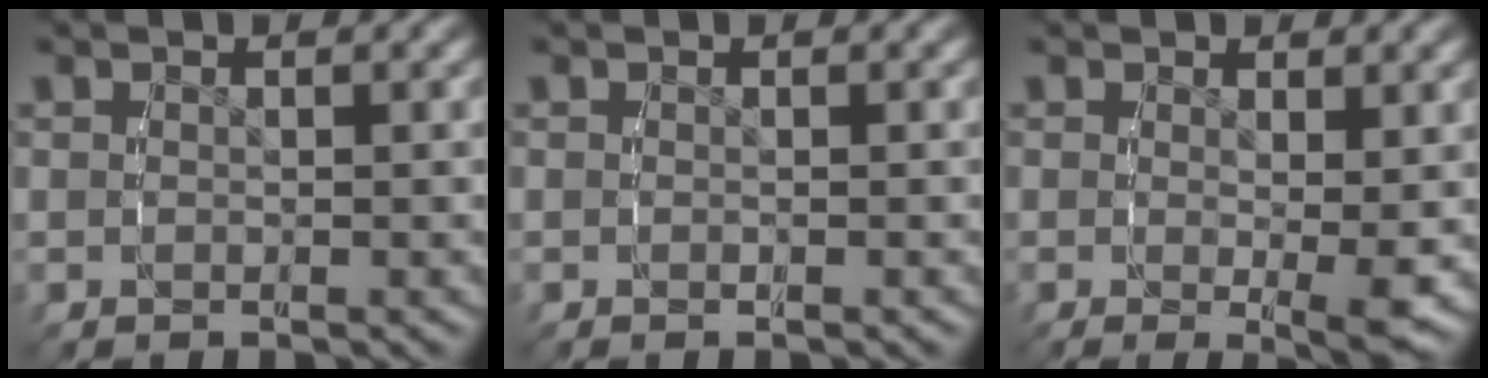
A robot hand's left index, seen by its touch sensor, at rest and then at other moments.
{"total": 0.0}
{"total": 2.3, "force": [0.1, -0.2, 2.2], "torque": [-0.028, -0.011, 0.001]}